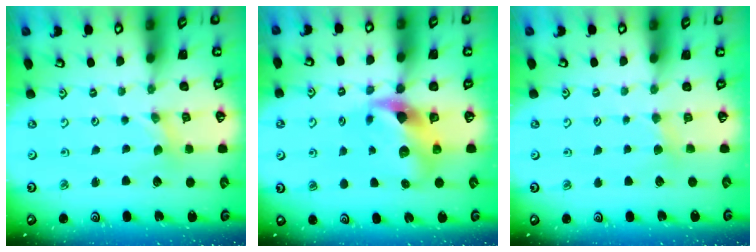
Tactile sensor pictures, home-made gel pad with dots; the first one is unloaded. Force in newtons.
{"total": 11.0, "press": 10.9, "slide": 1.6}
{"total": 2.9, "press": 2.9, "slide": 0.4}